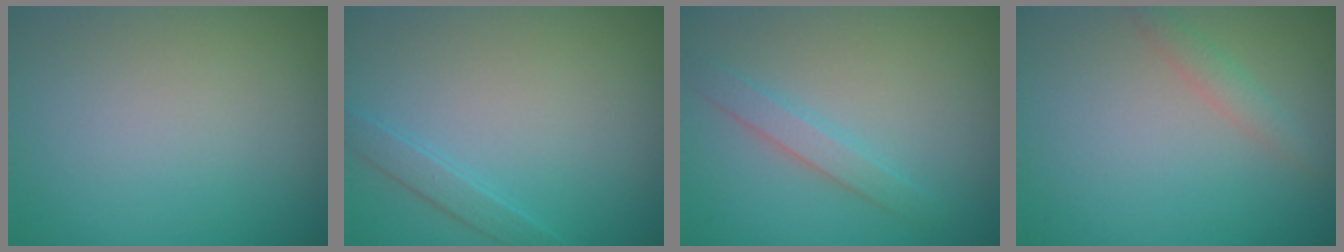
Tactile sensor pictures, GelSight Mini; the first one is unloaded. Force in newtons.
{"total": 1.4, "press": 1.4, "slide": 0.1}
{"total": 2.0, "press": 2.0, "slide": 0.1}
{"total": 1.4, "press": 1.4, "slide": 0.0}